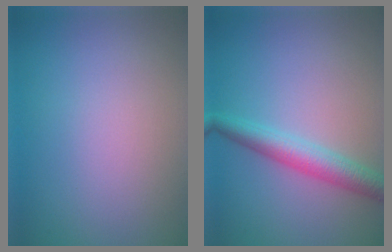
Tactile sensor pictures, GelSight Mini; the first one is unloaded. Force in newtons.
{"total": 3.6, "press": 3.6, "slide": 0.1}